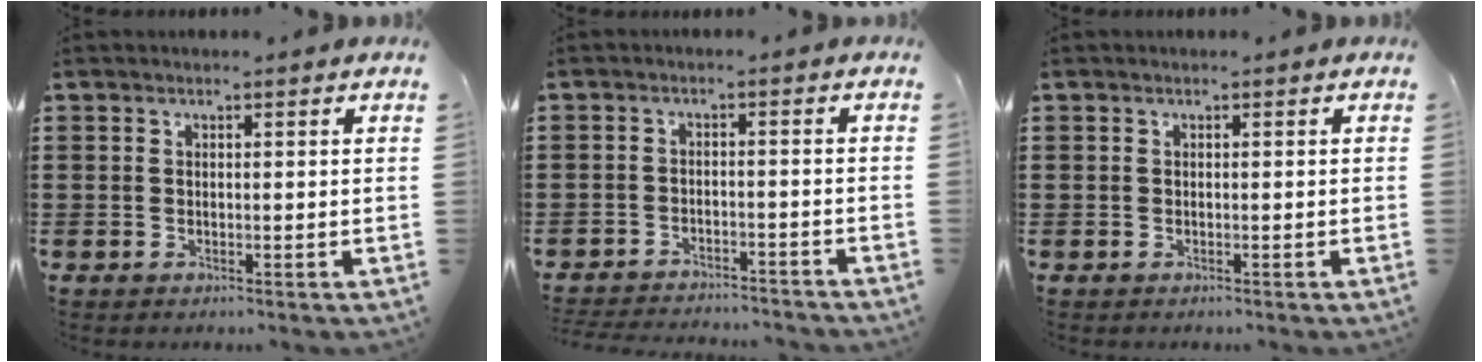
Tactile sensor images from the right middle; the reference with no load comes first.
{"total": 3.1, "force": [-3.1, 0.1, 0.1], "torque": [-0.006, 0.001, -0.066]}
{"total": 0.0}